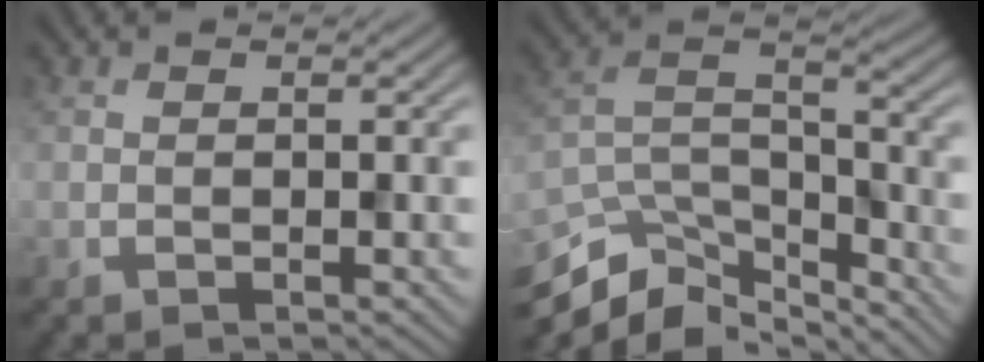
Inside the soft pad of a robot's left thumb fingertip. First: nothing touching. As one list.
[{"total": 11.0, "force": [-8.9, 3.8, 5.2], "torque": [-0.116, -0.006, -0.159]}]